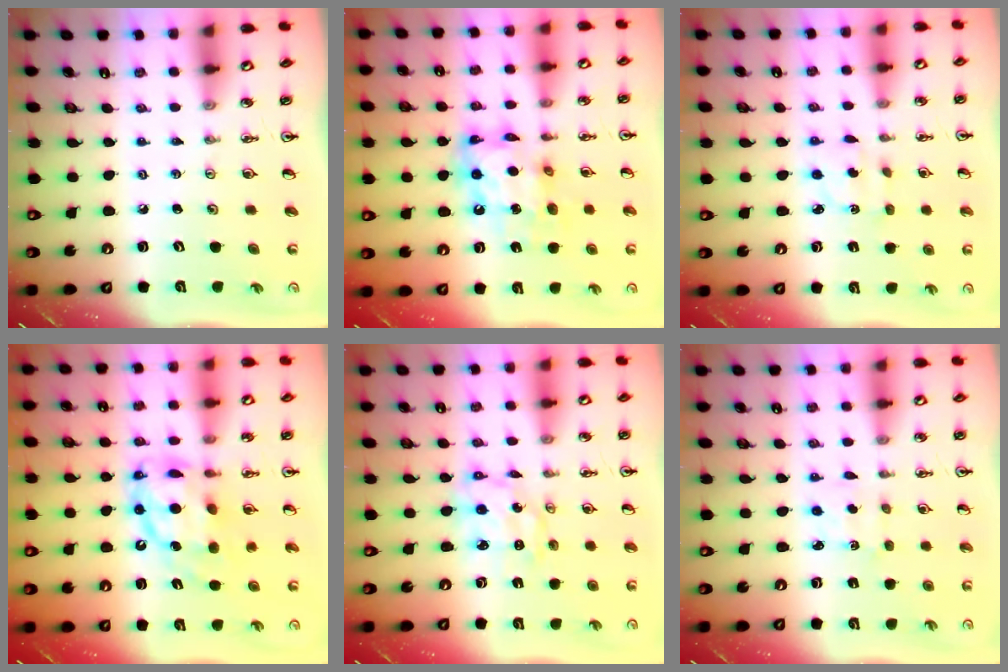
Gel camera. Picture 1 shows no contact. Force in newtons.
{"total": 13.0, "press": 13.0, "slide": 1.2}
{"total": 2.2, "press": 2.2, "slide": 0.6}
{"total": 13.5, "press": 13.4, "slide": 1.3}
{"total": 5.9, "press": 5.9, "slide": 0.5}
{"total": 2.6, "press": 2.5, "slide": 0.3}